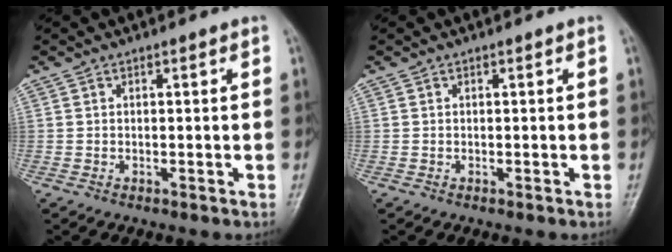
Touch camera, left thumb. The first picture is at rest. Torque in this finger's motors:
{"motor_torque": [0.00, 0.00, 0.02, -0.02, 0.00]}